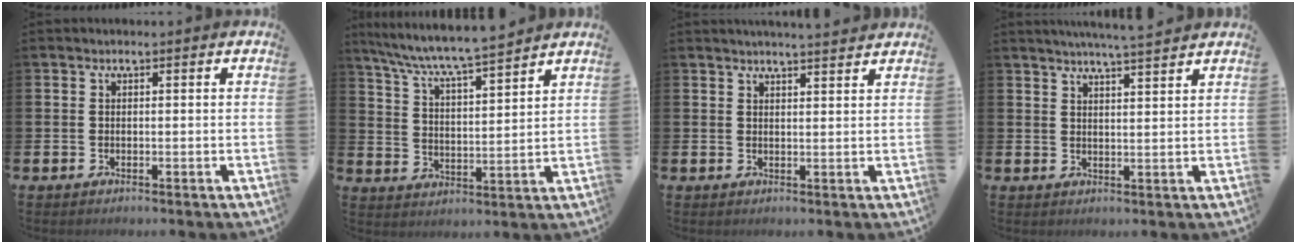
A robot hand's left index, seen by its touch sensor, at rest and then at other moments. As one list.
[{"total": 7.2, "force": [6.9, 0.0, 2.3], "torque": [-0.074, -0.048, 0.119]}, {"total": 2.8, "force": [2.7, -0.3, 0.2], "torque": [-0.007, -0.015, 0.050]}, {"total": 4.6, "force": [4.4, -0.7, 1.0], "torque": [-0.020, -0.024, 0.077]}]